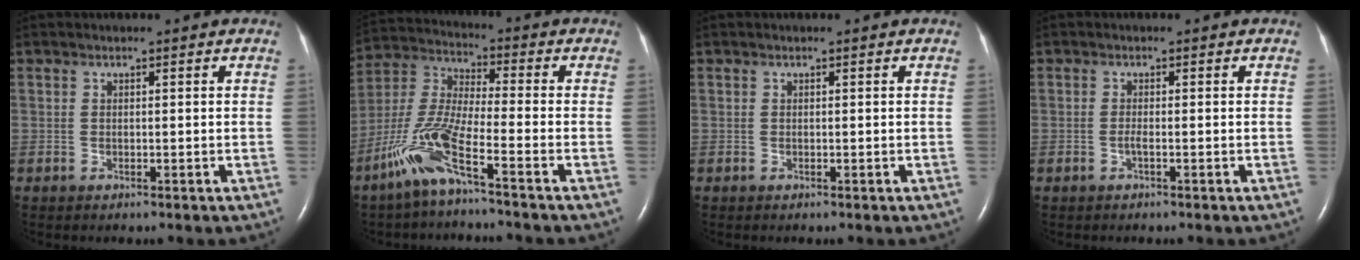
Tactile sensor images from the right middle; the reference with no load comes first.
{"total": 10.5, "force": [-6.1, 0.4, 8.5], "torque": [-0.197, -0.013, -0.133]}
{"total": 0.0}
{"total": 0.7, "force": [-0.3, -0.1, 0.6], "torque": [-0.015, 0.001, -0.008]}